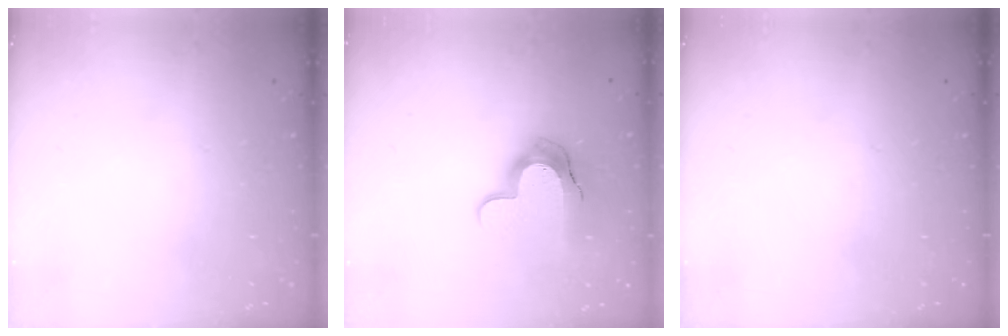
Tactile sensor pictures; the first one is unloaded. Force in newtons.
{"total": 12.3, "press": 12.2, "slide": 1.0}
{"total": 0.0}